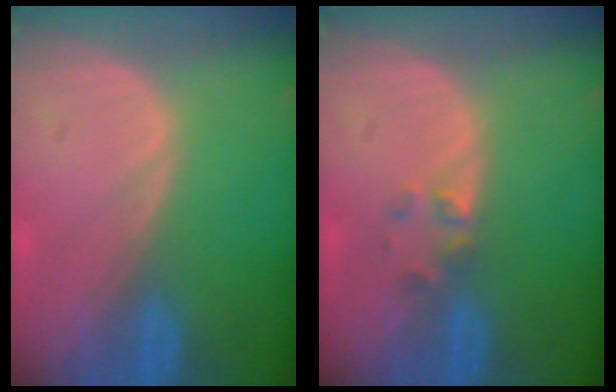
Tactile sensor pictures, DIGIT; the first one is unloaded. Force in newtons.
{"total": 1.9, "press": 1.7, "slide": 0.8}